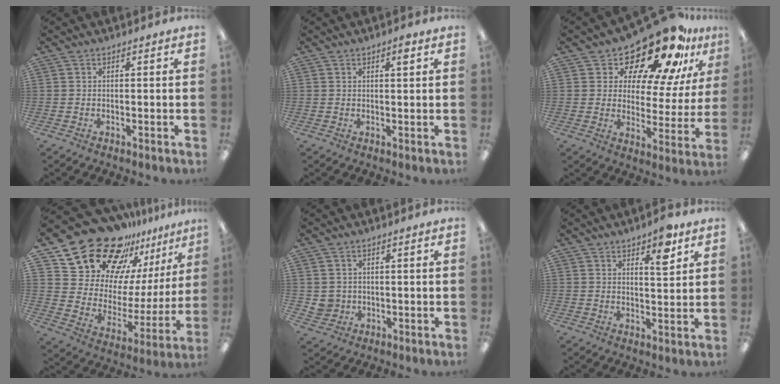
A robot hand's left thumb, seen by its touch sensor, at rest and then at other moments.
{"total": 2.3, "force": [1.3, 0.7, 1.7], "torque": [-0.021, -0.004, 0.019]}
{"total": 19.0, "force": [15.4, 6.4, 9.1], "torque": [-0.144, -0.118, 0.258]}
{"total": 22.0, "force": [17.9, 11.0, 6.7], "torque": [-0.123, -0.131, 0.327]}
{"total": 3.2, "force": [0.5, 3.1, 0.4], "torque": [-0.013, 0.006, 0.011]}
{"total": 6.8, "force": [4.4, 2.3, 4.6], "torque": [-0.052, -0.024, 0.068]}